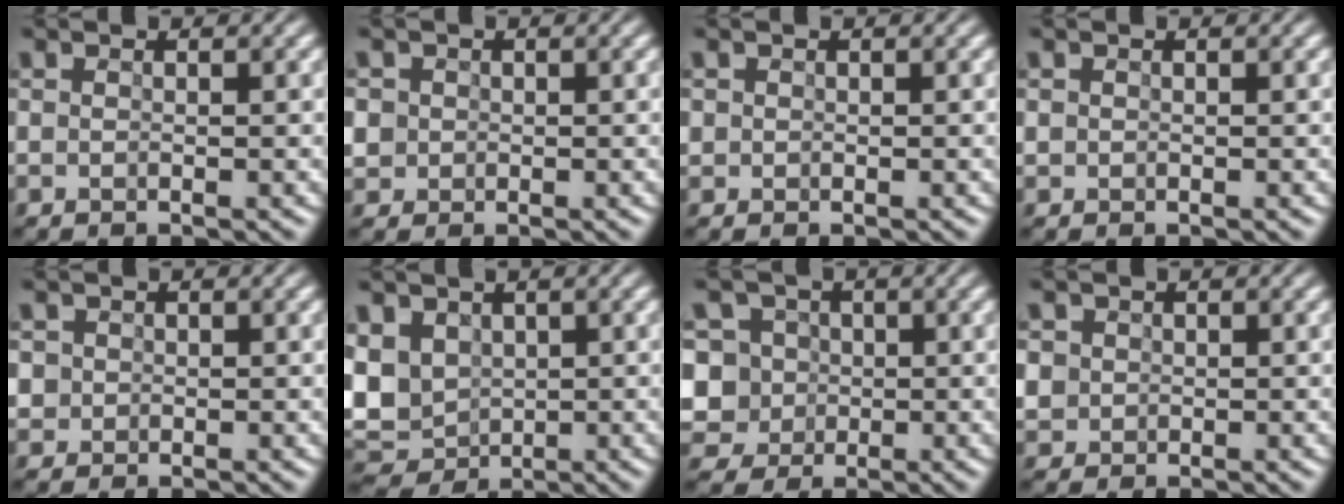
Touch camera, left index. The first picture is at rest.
{"total": 5.0, "force": [0.1, 4.8, 1.6], "torque": [-0.060, 0.025, -0.009]}
{"total": 1.2, "force": [0.3, 1.1, 0.3], "torque": [-0.002, 0.011, 0.002]}
{"total": 0.5, "force": [0.1, 0.5, 0.1], "torque": [0.002, 0.004, -0.001]}
{"total": 3.5, "force": [0.3, 3.3, 0.9], "torque": [-0.039, 0.030, 0.000]}
{"total": 8.2, "force": [0.3, 6.5, 4.9], "torque": [-0.113, 0.003, 0.002]}
{"total": 7.9, "force": [0.0, 7.4, 2.8], "torque": [-0.098, 0.026, -0.007]}
{"total": 4.6, "force": [0.4, 4.4, 1.5], "torque": [-0.061, 0.027, 0.000]}